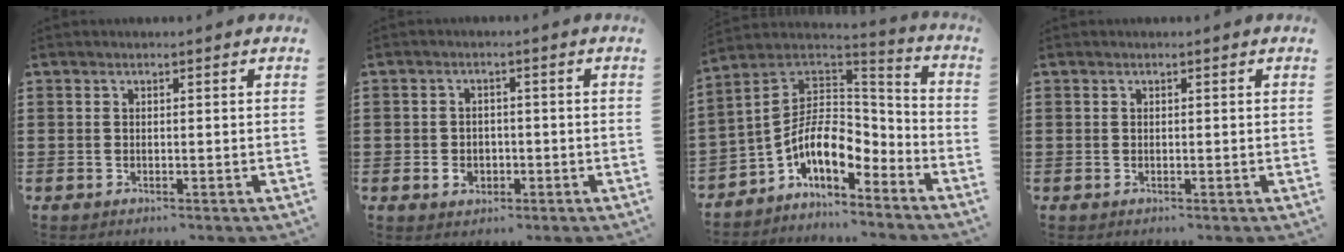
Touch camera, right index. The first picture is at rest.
{"total": 2.5, "force": [-0.9, 2.0, 1.3], "torque": [-0.030, 0.000, -0.018]}
{"total": 9.6, "force": [-4.4, 4.9, 7.0], "torque": [-0.162, -0.010, -0.093]}
{"total": 0.0}